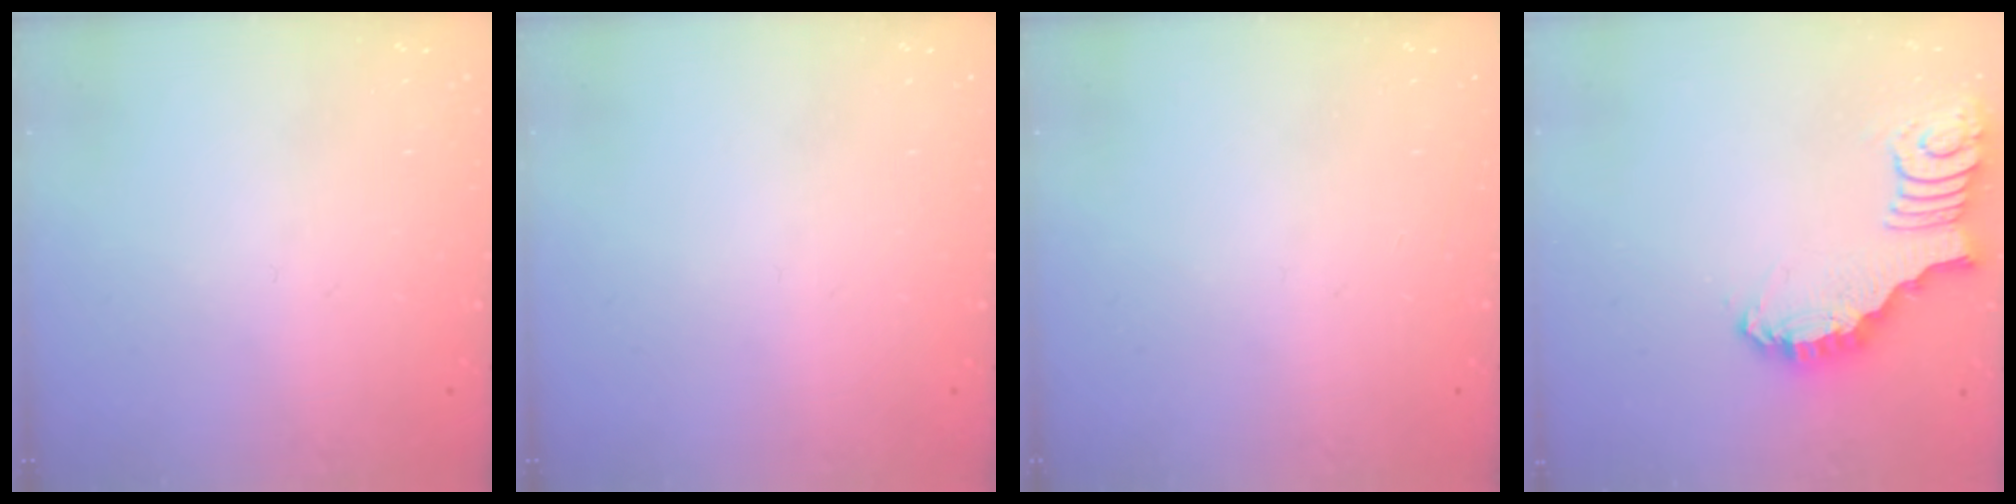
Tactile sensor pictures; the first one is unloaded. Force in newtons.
{"total": 0.0}
{"total": 0.0}
{"total": 2.6, "press": 2.6, "slide": 0.4}